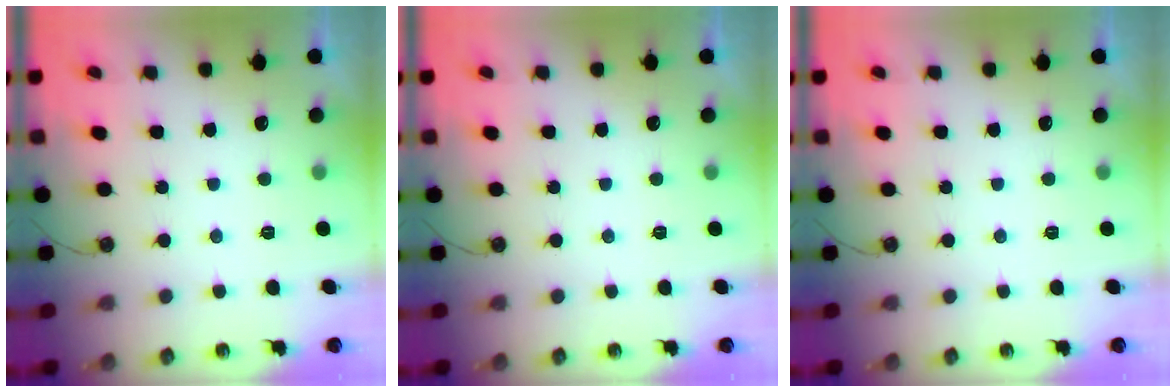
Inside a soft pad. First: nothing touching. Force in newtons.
{"total": 0.0}
{"total": 0.0}